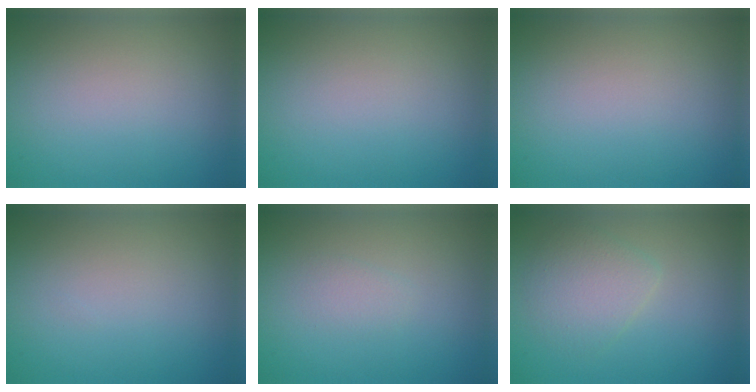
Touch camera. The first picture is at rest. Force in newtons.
{"total": 0.0}
{"total": 0.0}
{"total": 0.0}
{"total": 0.9, "press": 0.9, "slide": 0.1}
{"total": 2.9, "press": 2.9, "slide": 0.0}